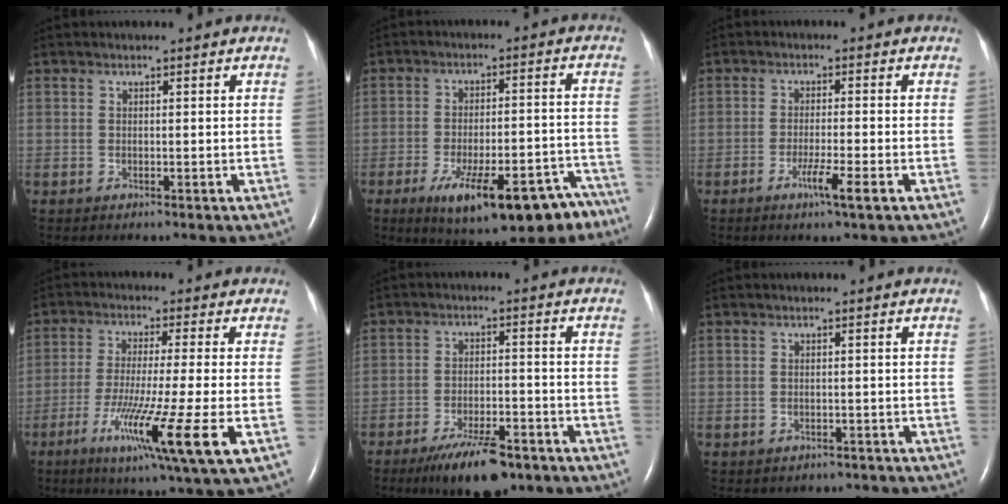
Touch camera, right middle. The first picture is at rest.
{"total": 17.2, "force": [-11.5, 5.4, 11.6], "torque": [-0.119, 0.023, -0.162]}
{"total": 4.1, "force": [-2.0, -0.4, 3.5], "torque": [-0.063, -0.008, -0.037]}
{"total": 13.2, "force": [-5.0, -1.3, 12.1], "torque": [-0.224, -0.046, -0.087]}
{"total": 9.7, "force": [-6.8, 2.8, 6.3], "torque": [-0.108, -0.011, -0.108]}
{"total": 3.3, "force": [-2.8, 1.6, 0.2], "torque": [-0.007, 0.007, -0.034]}